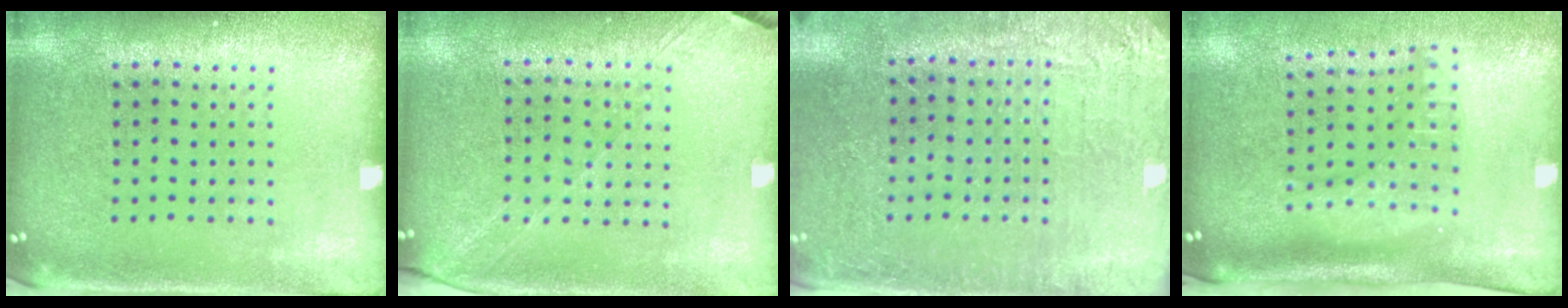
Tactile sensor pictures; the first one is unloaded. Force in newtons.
{"total": 1.5, "press": 1.3, "slide": 0.8}
{"total": 2.8, "press": 2.7, "slide": 0.6}
{"total": 2.1, "press": 1.6, "slide": 1.5}